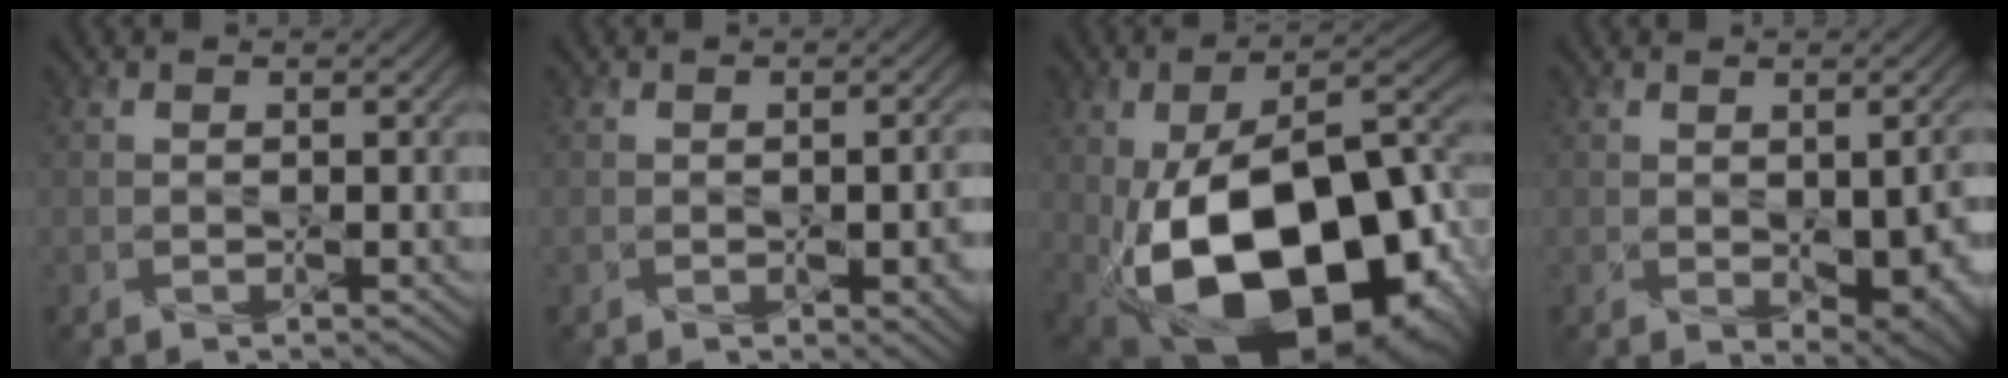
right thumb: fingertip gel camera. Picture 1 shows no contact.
{"total": 2.8, "force": [-0.9, 1.4, 2.2], "torque": [-0.028, -0.006, -0.011]}
{"total": 22.0, "force": [-6.3, 11.8, 17.4], "torque": [-0.293, -0.040, -0.072]}
{"total": 6.7, "force": [-1.3, 3.7, 5.5], "torque": [-0.090, -0.027, 0.000]}